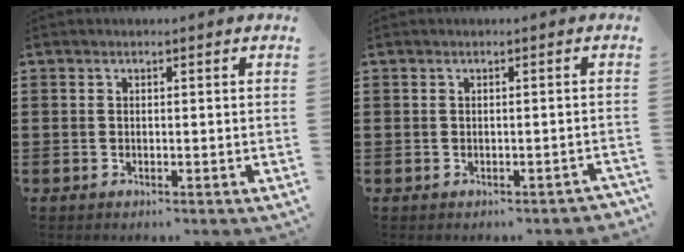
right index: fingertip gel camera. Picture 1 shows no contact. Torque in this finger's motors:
{"motor_torque": [0.13, 0.03, -0.01, 0.01]}